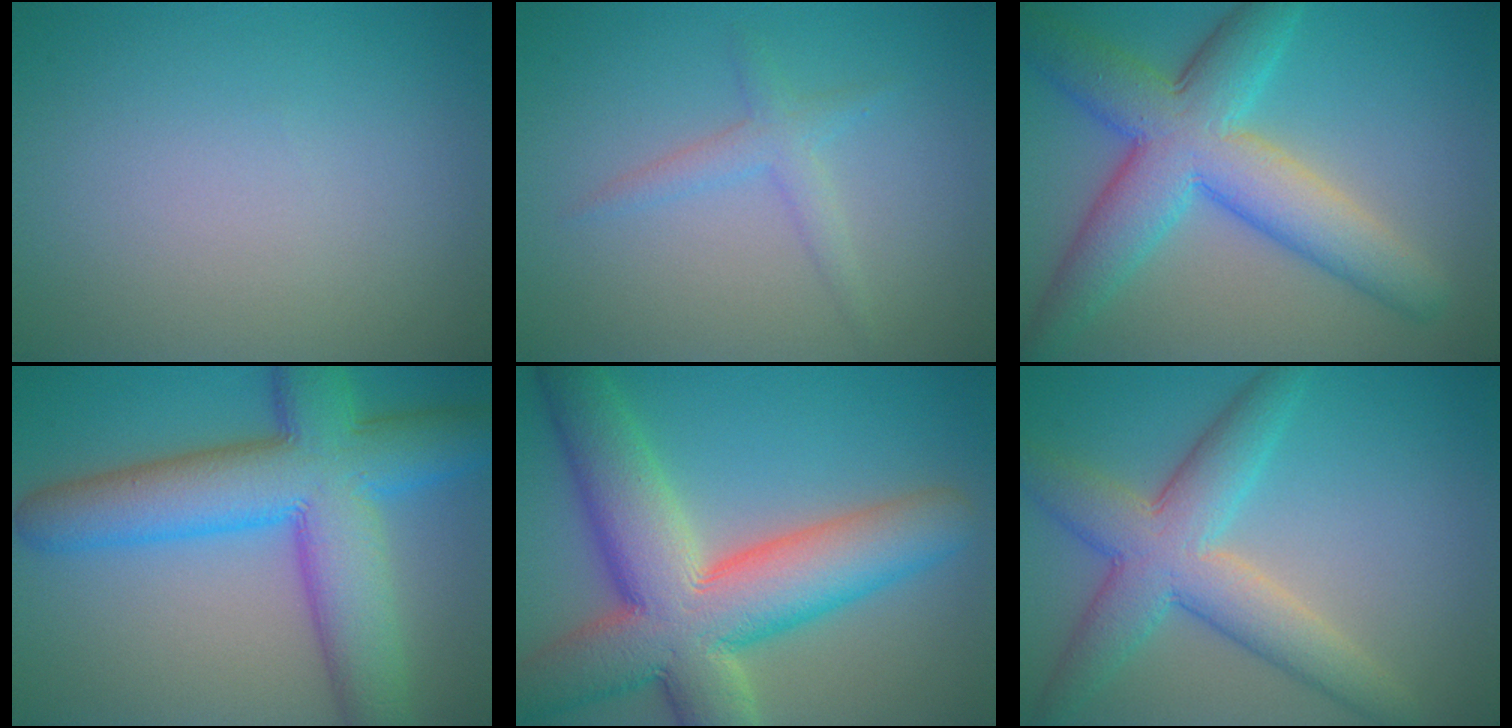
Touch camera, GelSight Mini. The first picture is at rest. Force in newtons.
{"total": 1.9, "press": 1.9, "slide": 0.1}
{"total": 9.0, "press": 9.0, "slide": 0.0}
{"total": 10.1, "press": 10.1, "slide": 0.3}
{"total": 12.7, "press": 12.7, "slide": 1.2}
{"total": 6.8, "press": 6.8, "slide": 0.3}